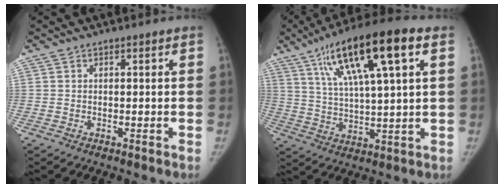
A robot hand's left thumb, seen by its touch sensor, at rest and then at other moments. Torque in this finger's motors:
{"motor_torque": [0.17, -0.01, 1.84, -0.94, 0.16]}